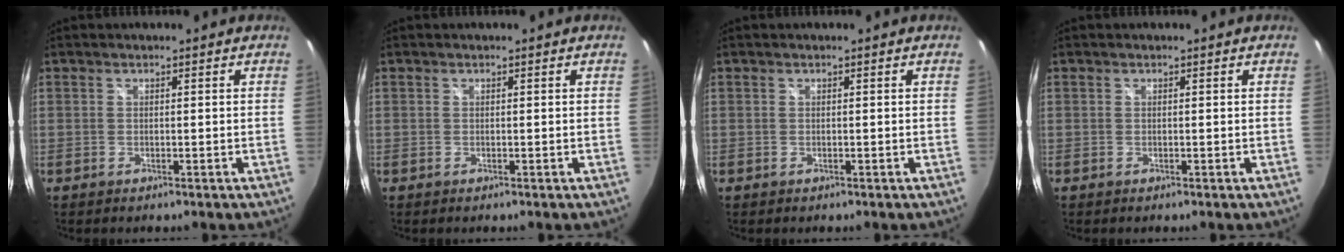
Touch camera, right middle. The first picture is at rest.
{"total": 0.0}
{"total": 0.0}
{"total": 0.0}